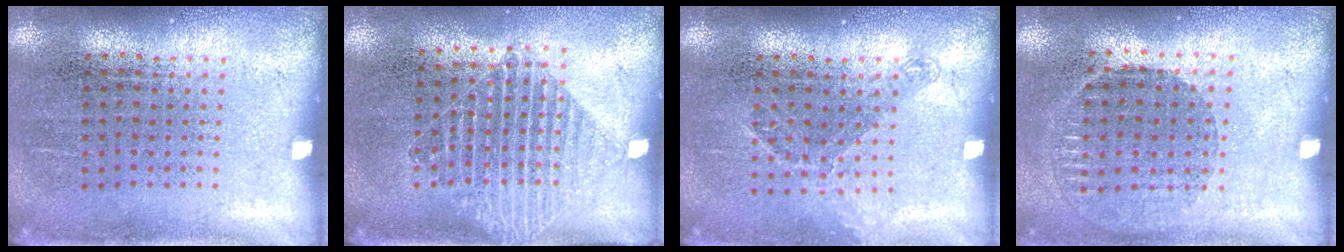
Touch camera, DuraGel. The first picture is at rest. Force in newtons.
{"total": 1.5, "press": 1.3, "slide": 0.8}
{"total": 1.1, "press": 0.9, "slide": 0.6}
{"total": 0.9, "press": 0.8, "slide": 0.4}